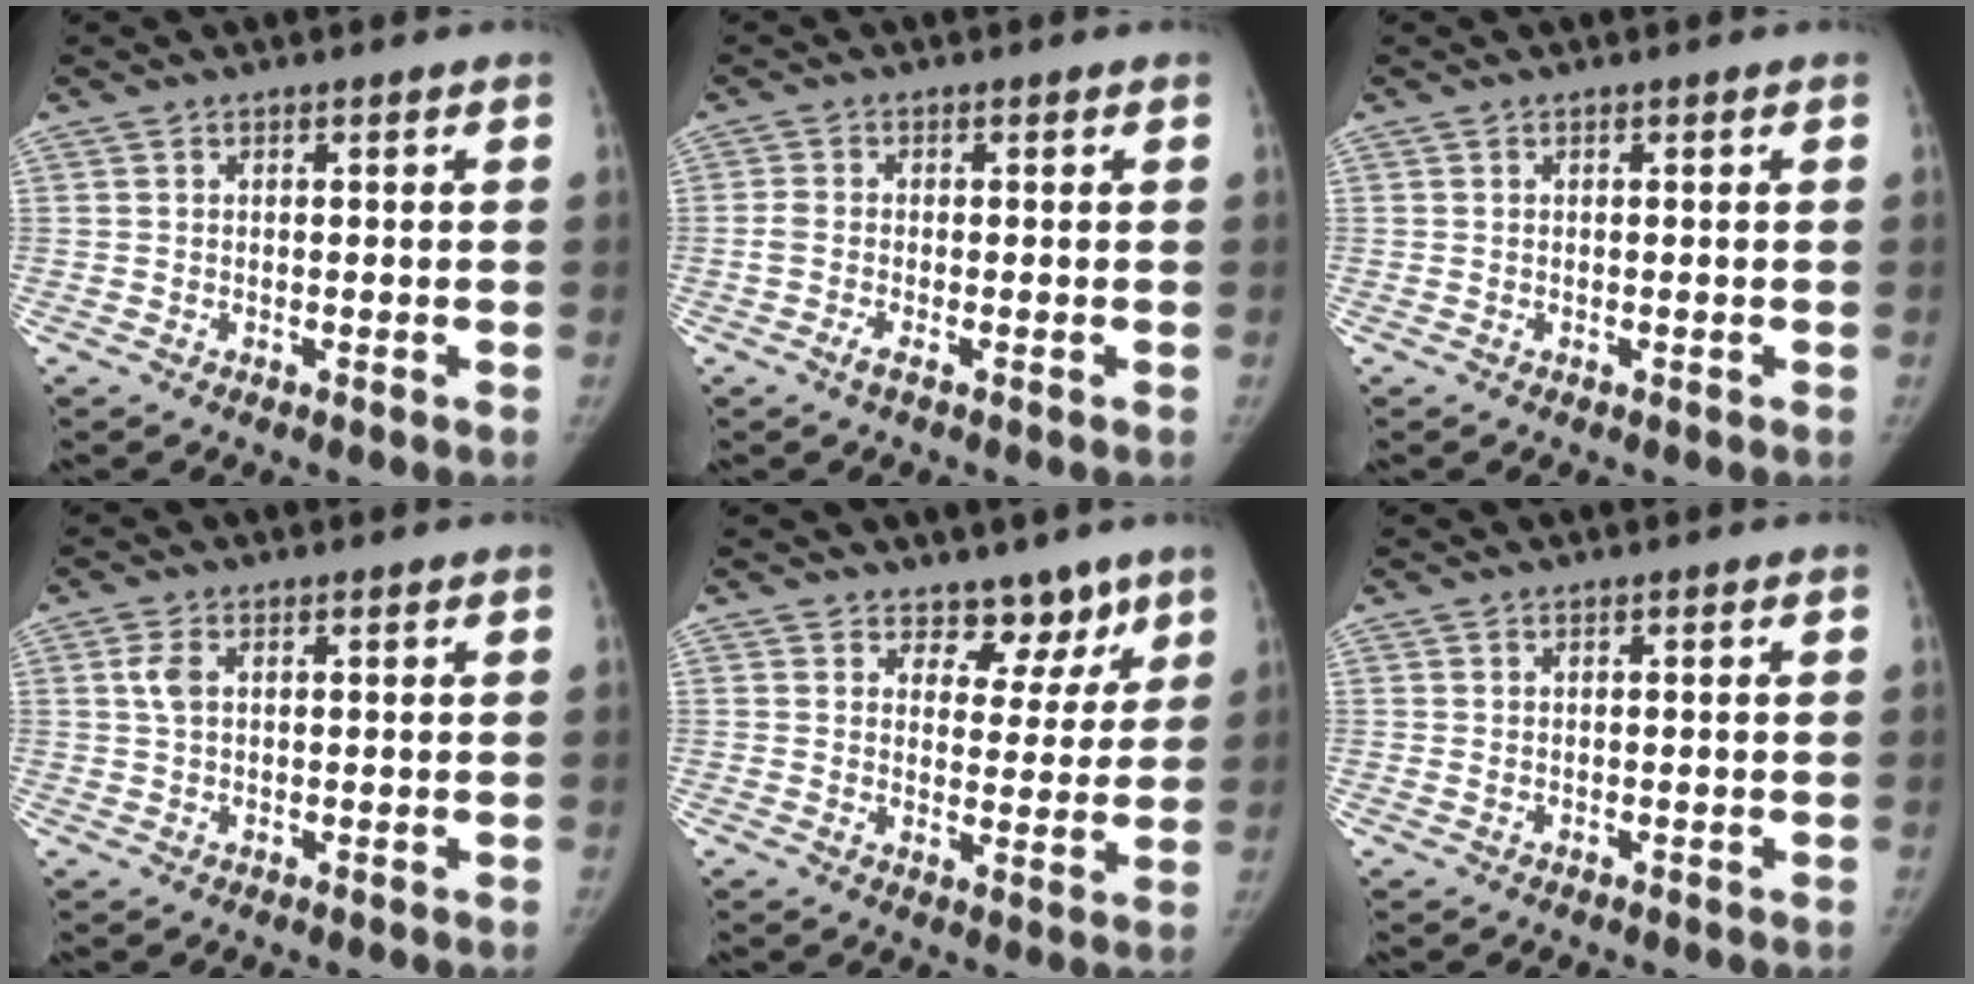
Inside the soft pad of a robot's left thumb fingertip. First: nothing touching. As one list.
[{"total": 2.3, "force": [-1.2, 0.7, 1.9], "torque": [-0.049, 0.006, -0.030]}, {"total": 0.0}, {"total": 2.9, "force": [0.9, 1.8, 2.1], "torque": [-0.045, 0.004, 0.018]}, {"total": 7.0, "force": [5.2, 4.3, 1.8], "torque": [0.024, -0.031, 0.074]}, {"total": 0.0}]